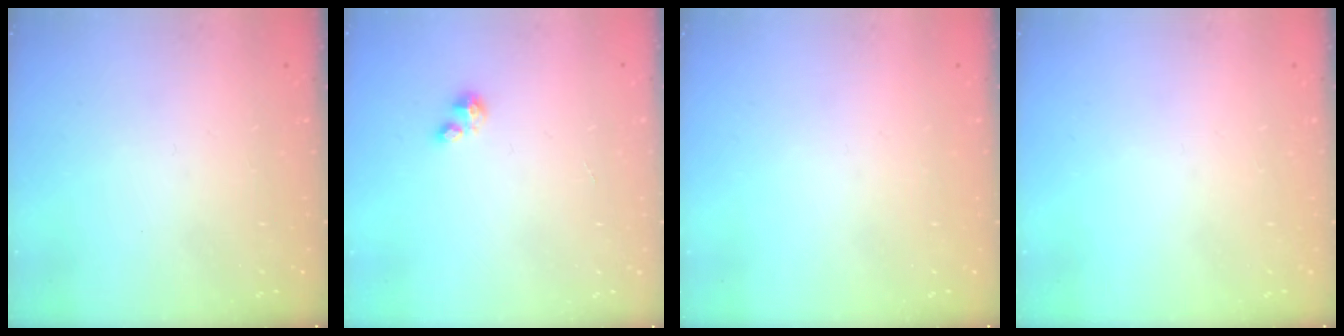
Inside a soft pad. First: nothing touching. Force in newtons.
{"total": 1.7, "press": 1.7, "slide": 0.4}
{"total": 0.0}
{"total": 0.0}